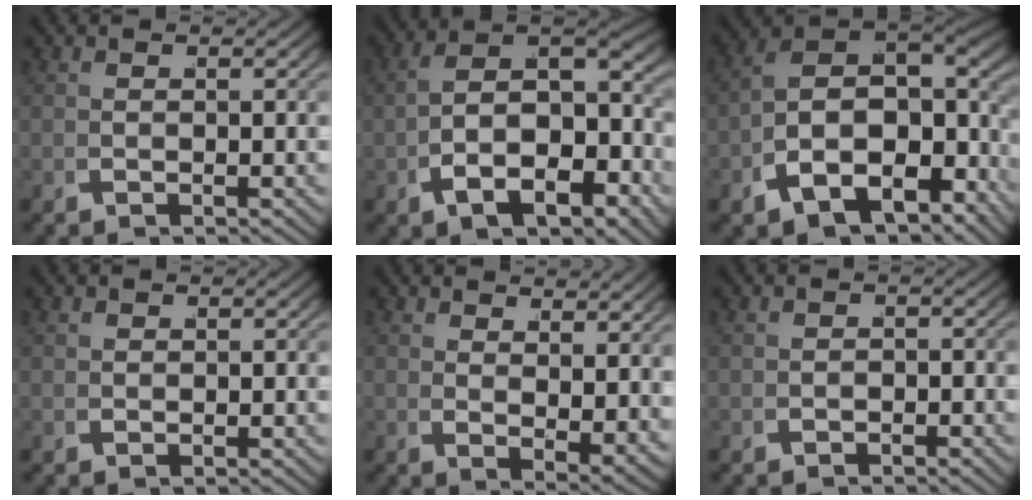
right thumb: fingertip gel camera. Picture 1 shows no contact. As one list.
[{"total": 11.5, "force": [-0.5, 7.5, 8.8], "torque": [-0.157, -0.022, -0.003]}, {"total": 13.4, "force": [-1.3, 9.2, 9.7], "torque": [-0.186, -0.040, -0.011]}, {"total": 0.7, "force": [0.7, 0.0, 0.0], "torque": [0.004, 0.001, 0.018]}, {"total": 3.8, "force": [1.7, 1.4, 3.1], "torque": [-0.040, -0.014, 0.041]}, {"total": 0.7, "force": [-0.5, 0.4, 0.2], "torque": [-0.002, -0.005, -0.006]}]